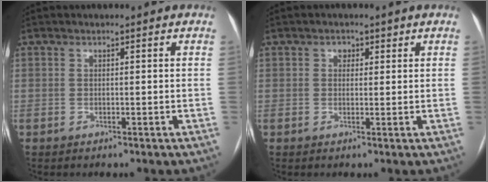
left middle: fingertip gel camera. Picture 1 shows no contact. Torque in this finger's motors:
{"motor_torque": [0.00, 0.00, -0.04, -0.01]}